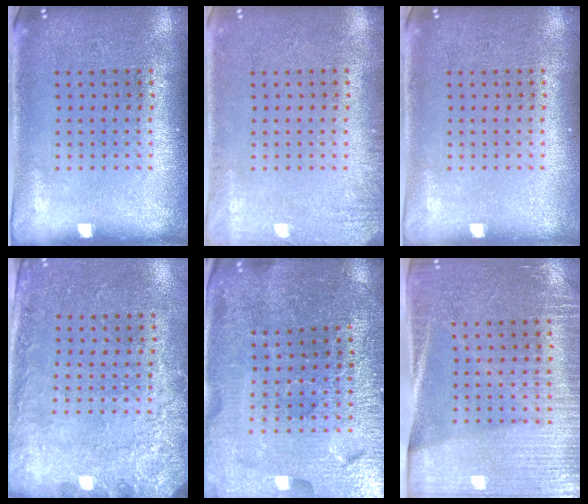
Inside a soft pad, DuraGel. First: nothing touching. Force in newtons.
{"total": 1.5, "press": 1.5, "slide": 0.2}
{"total": 0.0}
{"total": 2.6, "press": 2.1, "slide": 1.5}
{"total": 3.9, "press": 3.8, "slide": 0.7}
{"total": 3.3, "press": 3.0, "slide": 1.4}